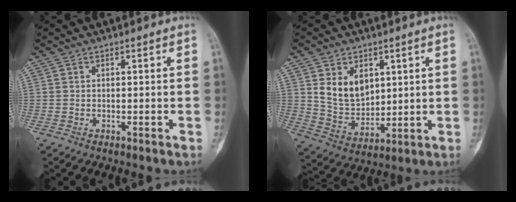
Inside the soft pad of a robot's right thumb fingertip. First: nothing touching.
{"total": 10.2, "force": [3.6, 7.3, 6.2], "torque": [-0.083, -0.027, 0.085]}